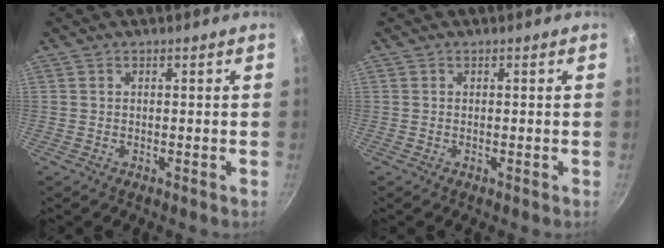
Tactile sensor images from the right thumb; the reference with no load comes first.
{"total": 0.0}